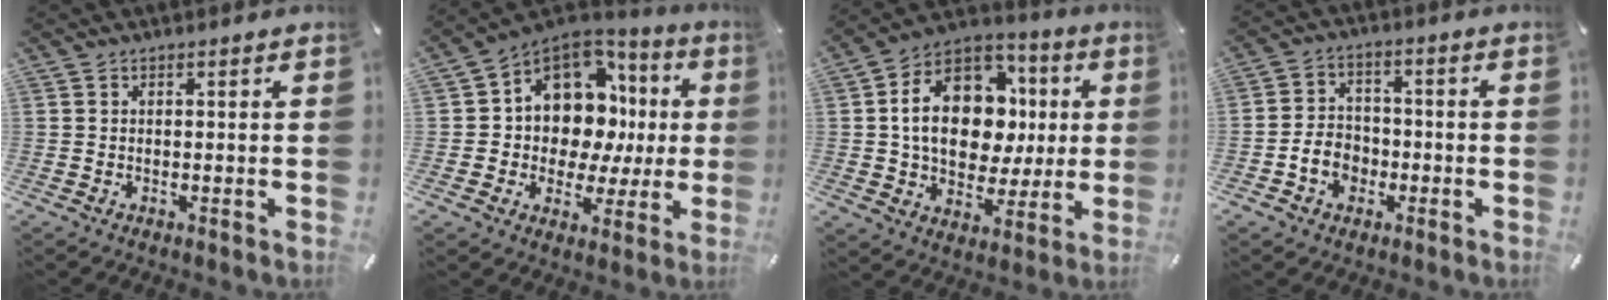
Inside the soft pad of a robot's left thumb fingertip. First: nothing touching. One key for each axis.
{"total": 12.0, "fx": 2.9, "fy": 10.2, "fz": 5.7, "tx": -0.090, "ty": -0.045, "tz": 0.060}
{"total": 17.8, "fx": 1.7, "fy": 13.8, "fz": 11.1, "tx": -0.198, "ty": -0.003, "tz": 0.036}
{"total": 7.2, "fx": -2.4, "fy": 6.1, "fz": 2.9, "tx": -0.056, "ty": 0.018, "tz": -0.041}